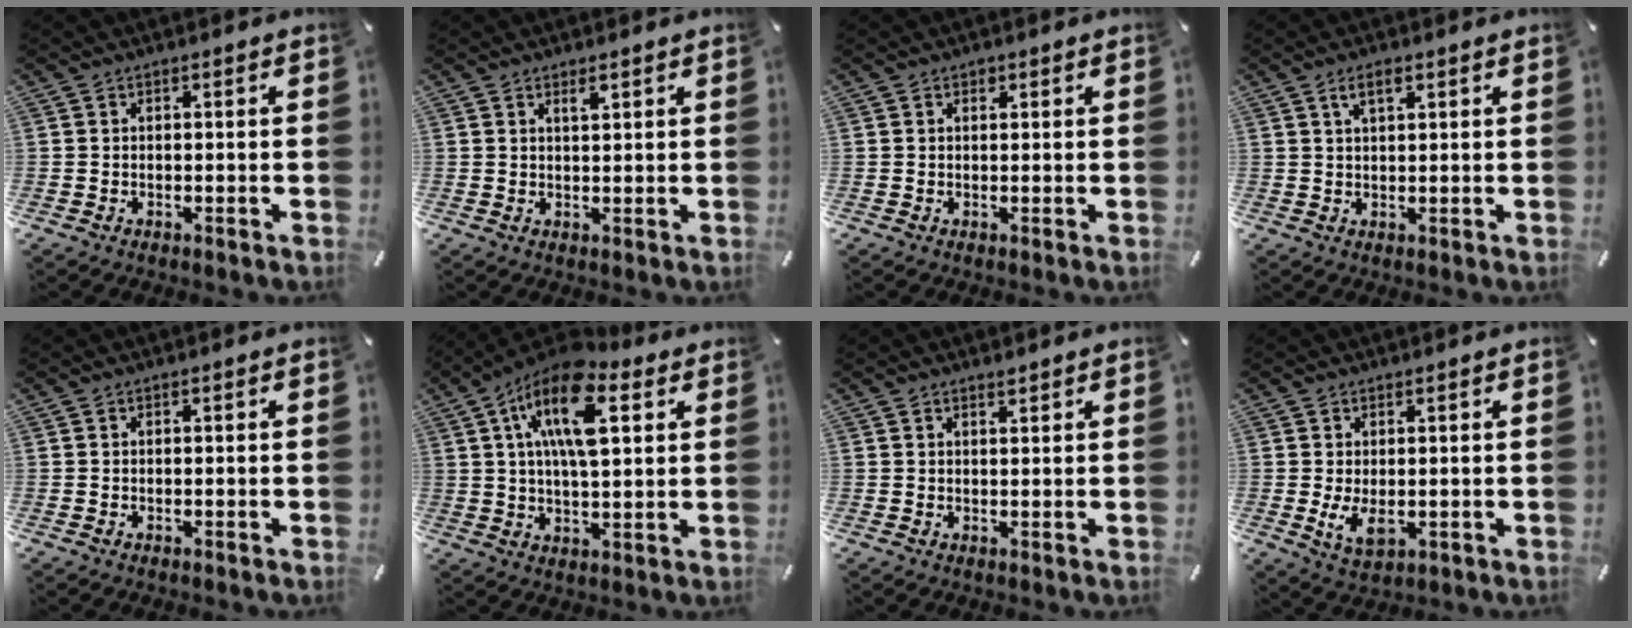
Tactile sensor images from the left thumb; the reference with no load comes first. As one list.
[{"total": 1.7, "force": [1.2, 0.5, 1.0], "torque": [-0.014, -0.003, 0.020]}, {"total": 0.9, "force": [0.4, 0.7, 0.2], "torque": [-0.004, 0.002, 0.008]}, {"total": 3.3, "force": [1.8, 1.2, 2.5], "torque": [-0.053, 0.003, 0.031]}, {"total": 0.0}, {"total": 16.6, "force": [6.8, 7.7, 13.0], "torque": [-0.251, -0.016, 0.110]}, {"total": 1.1, "force": [1.0, 0.2, 0.3], "torque": [-0.007, -0.002, 0.019]}, {"total": 5.3, "force": [-0.3, 3.0, 4.4], "torque": [-0.088, -0.010, -0.010]}]